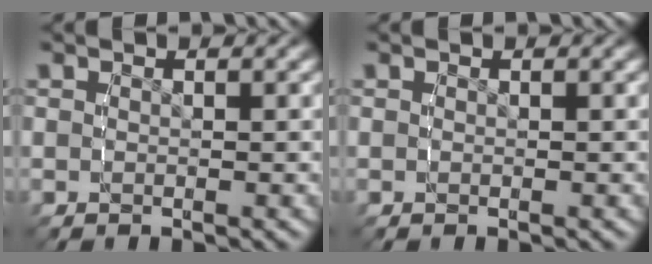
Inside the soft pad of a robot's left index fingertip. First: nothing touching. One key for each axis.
{"total": 0.0}